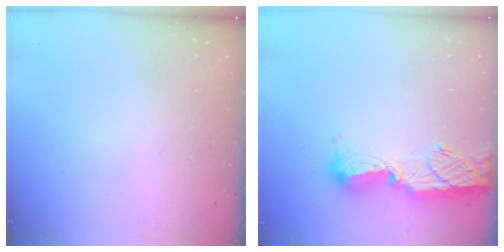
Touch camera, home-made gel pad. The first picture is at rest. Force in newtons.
{"total": 12.9, "press": 12.8, "slide": 1.2}